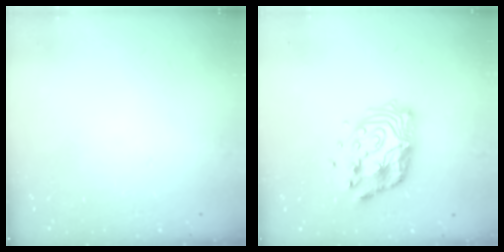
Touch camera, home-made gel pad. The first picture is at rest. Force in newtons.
{"total": 13.3, "press": 13.2, "slide": 1.1}